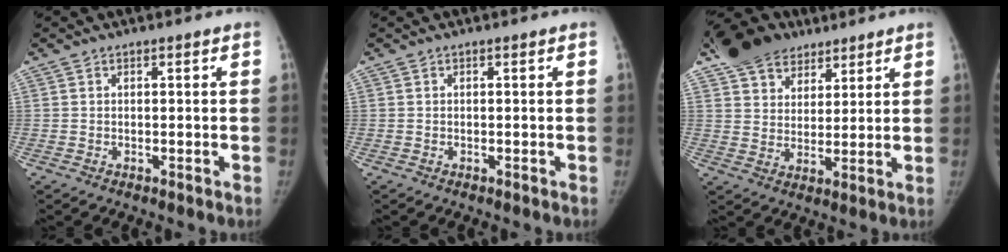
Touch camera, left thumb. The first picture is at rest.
{"total": 0.0}
{"total": 13.6, "force": [9.5, 8.7, 4.3], "torque": [-0.044, -0.019, 0.167]}